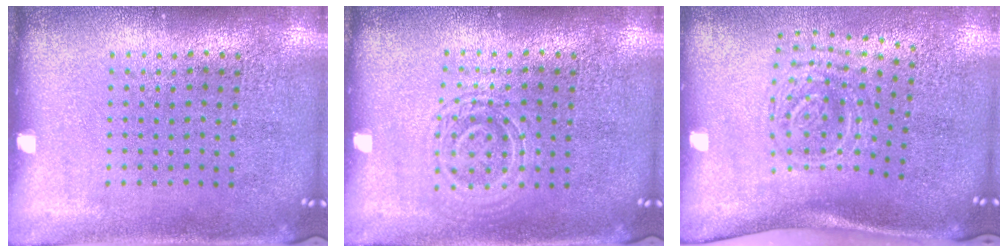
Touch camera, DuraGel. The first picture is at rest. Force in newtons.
{"total": 2.2, "press": 2.1, "slide": 0.4}
{"total": 1.8, "press": 1.2, "slide": 1.4}